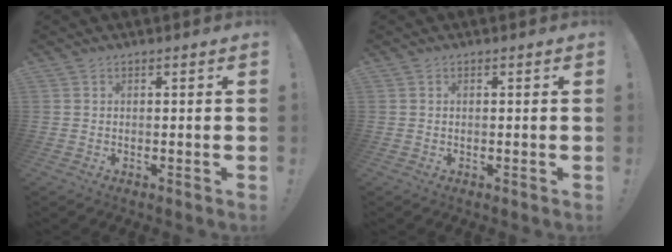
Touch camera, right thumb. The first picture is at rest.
{"total": 0.0}